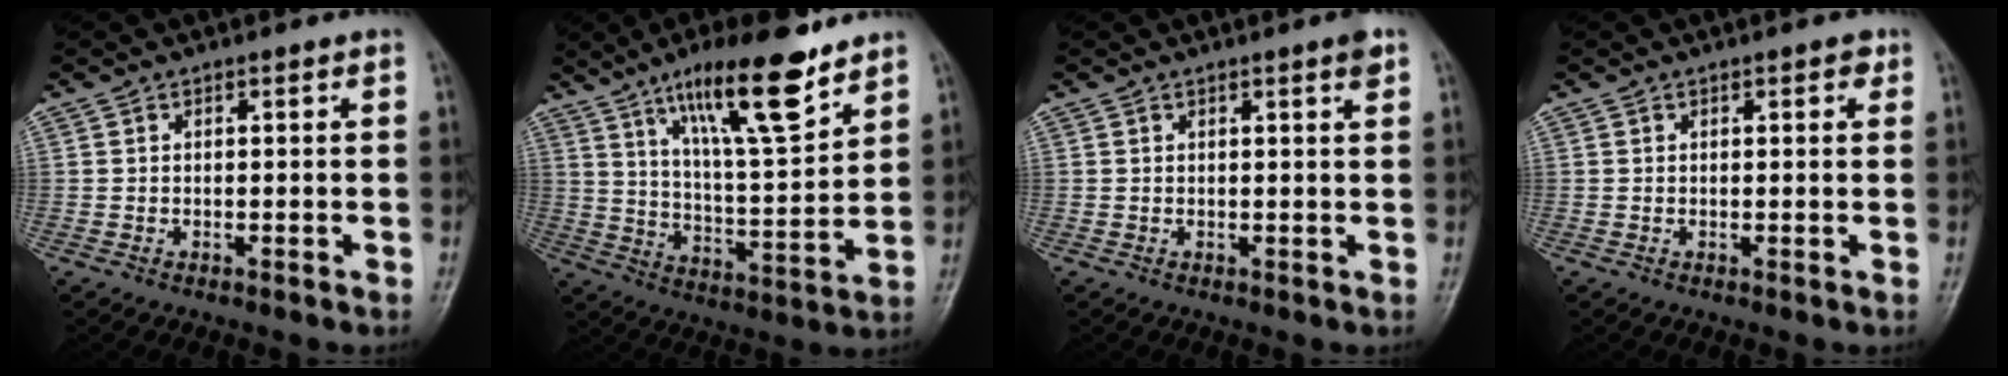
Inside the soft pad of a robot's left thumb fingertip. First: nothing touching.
{"total": 17.4, "force": [11.3, 4.1, 12.6], "torque": [-0.189, -0.060, 0.196]}
{"total": 1.8, "force": [1.1, 0.0, 1.5], "torque": [-0.021, -0.005, 0.014]}
{"total": 1.7, "force": [0.9, 0.8, 1.2], "torque": [-0.009, 0.000, 0.008]}